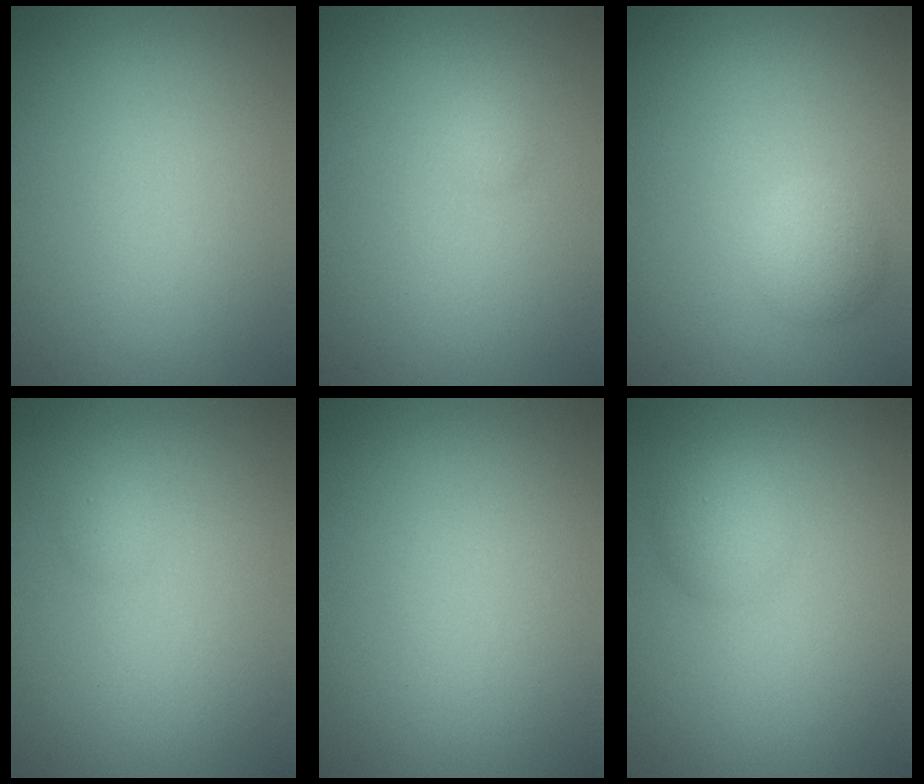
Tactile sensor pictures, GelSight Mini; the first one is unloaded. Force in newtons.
{"total": 0.8, "press": 0.8, "slide": 0.0}
{"total": 2.4, "press": 2.4, "slide": 0.1}
{"total": 0.7, "press": 0.7, "slide": 0.0}
{"total": 0.0}
{"total": 2.2, "press": 2.2, "slide": 0.0}